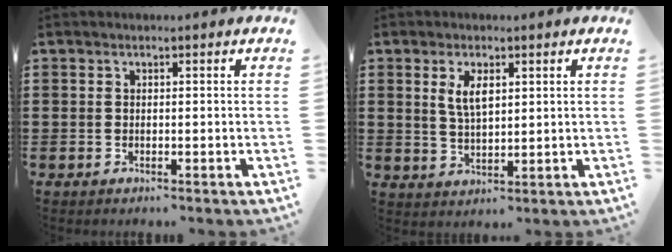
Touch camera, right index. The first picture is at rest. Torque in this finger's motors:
{"motor_torque": [0.43, -0.38, 0.28, 0.11]}